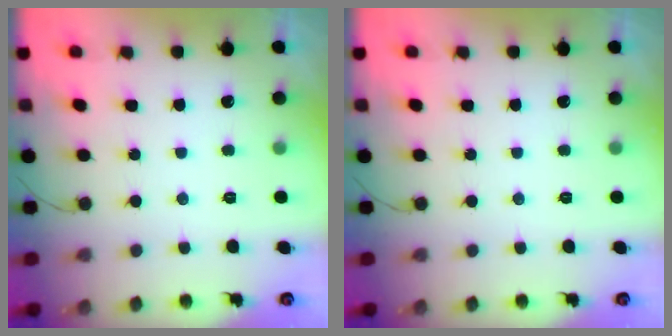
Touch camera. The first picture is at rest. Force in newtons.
{"total": 0.0}